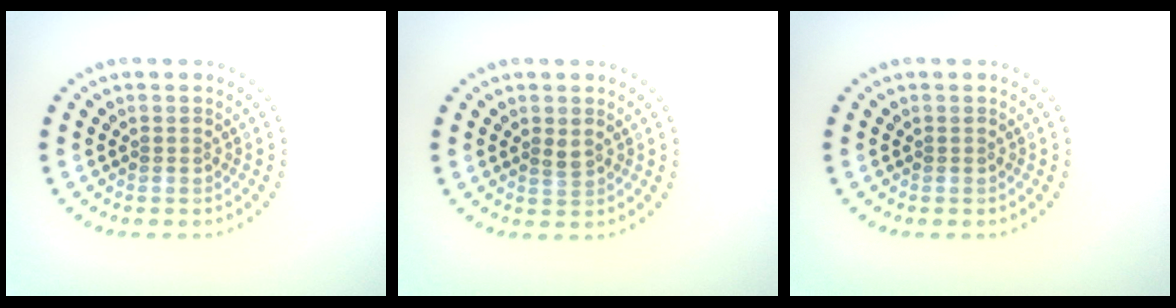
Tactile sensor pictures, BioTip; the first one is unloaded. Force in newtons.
{"total": 0.9, "press": 0.9, "slide": 0.3}
{"total": 0.0}